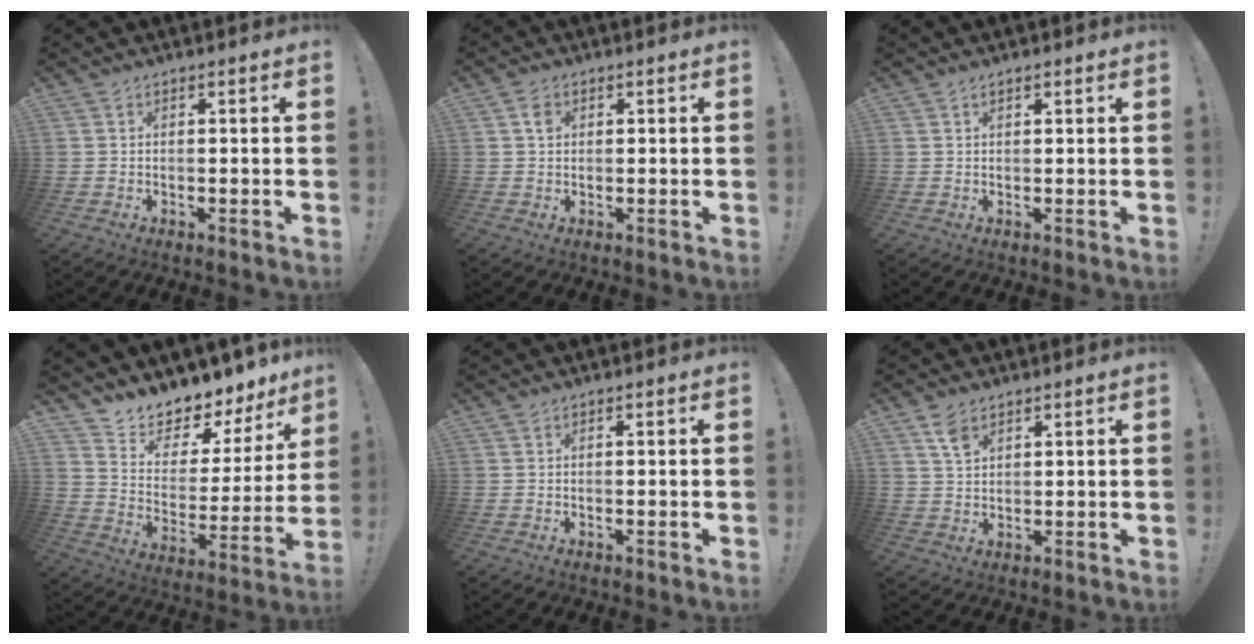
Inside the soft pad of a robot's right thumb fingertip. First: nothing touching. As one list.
[{"total": 2.4, "force": [0.8, 1.9, 1.4], "torque": [-0.006, -0.004, 0.009]}, {"total": 1.3, "force": [1.0, 0.5, 0.7], "torque": [-0.006, -0.003, 0.018]}, {"total": 8.5, "force": [8.0, 2.8, 1.1], "torque": [-0.020, -0.094, 0.136]}, {"total": 0.0}, {"total": 4.8, "force": [3.0, 2.5, 2.8], "torque": [-0.039, -0.015, 0.053]}]